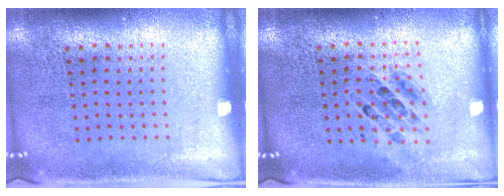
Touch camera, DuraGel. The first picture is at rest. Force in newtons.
{"total": 0.6, "press": 0.6, "slide": 0.1}